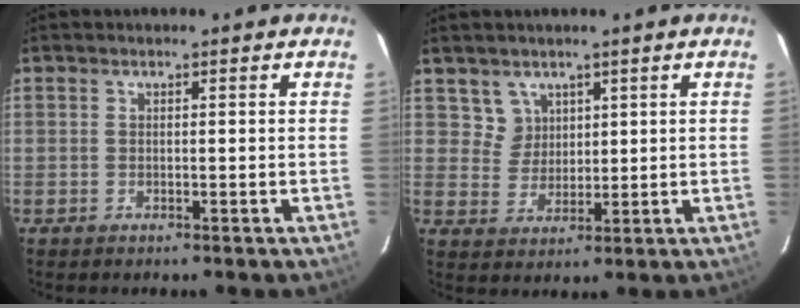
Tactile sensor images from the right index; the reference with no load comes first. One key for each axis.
{"total": 4.1, "fx": 2.5, "fy": 3.3, "fz": 0.0, "tx": 0.006, "ty": 0.009, "tz": 0.053}